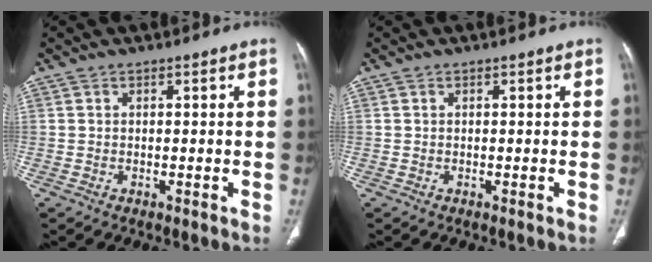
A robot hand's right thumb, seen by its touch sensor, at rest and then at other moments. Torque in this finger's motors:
{"motor_torque": [-0.01, 0.00, 0.11, 0.13, 0.02]}